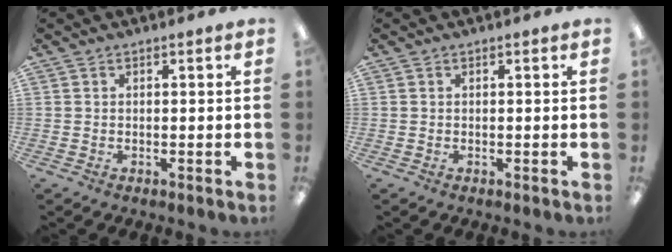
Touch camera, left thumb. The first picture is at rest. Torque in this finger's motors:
{"motor_torque": [0.00, 0.01, 0.05, -0.05, 0.00]}